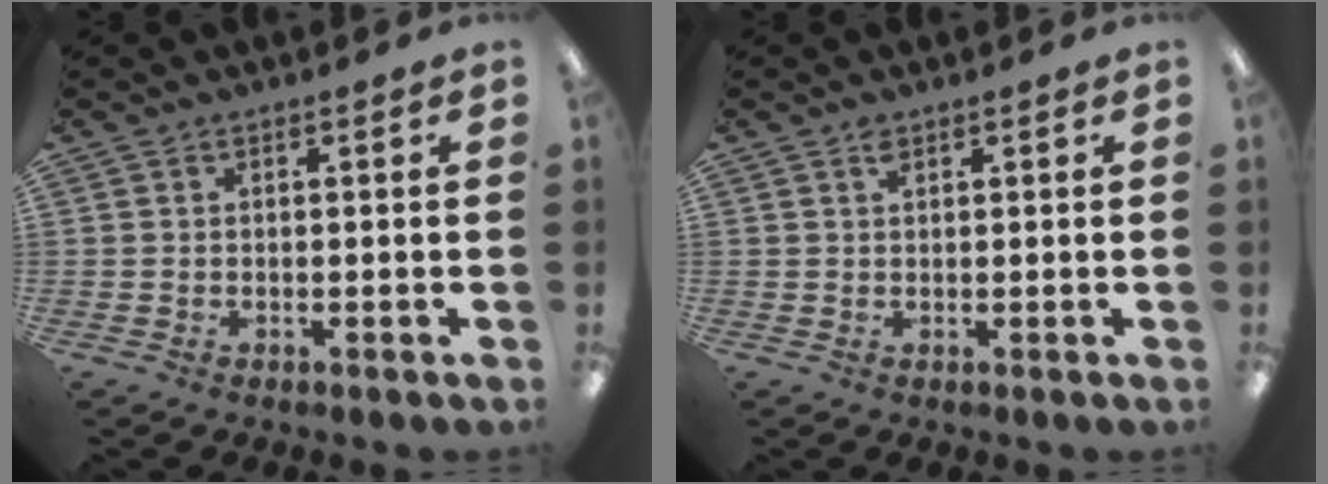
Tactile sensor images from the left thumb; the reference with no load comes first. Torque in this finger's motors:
{"motor_torque": [0.01, -0.18, 0.37, -0.11, 0.05]}